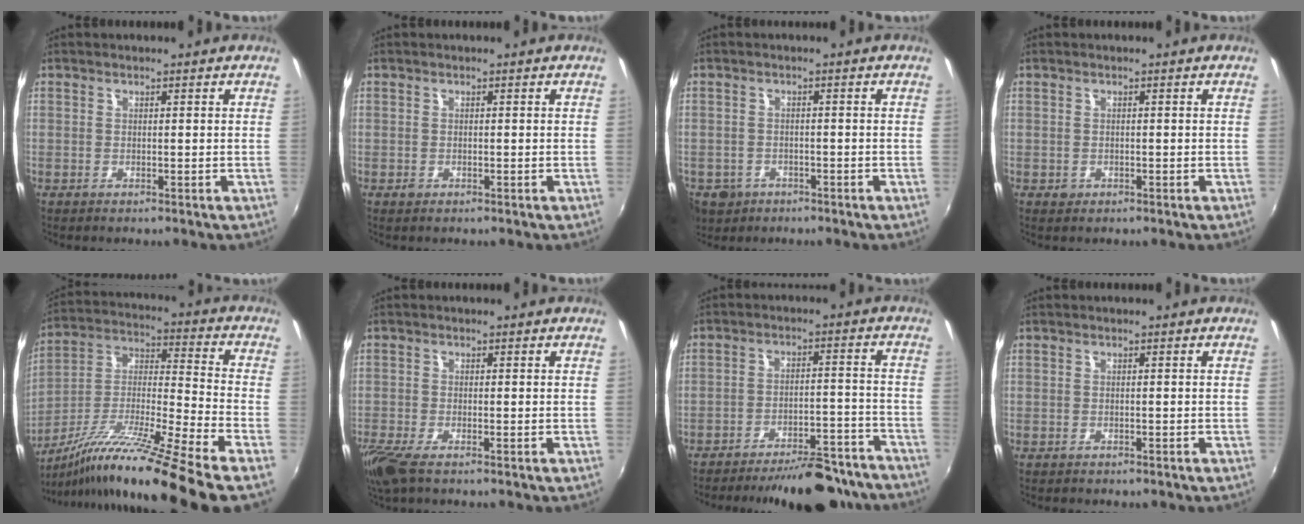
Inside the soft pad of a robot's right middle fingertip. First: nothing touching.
{"total": 0.8, "force": [-0.5, 0.6, 0.2], "torque": [-0.003, -0.003, -0.007]}
{"total": 6.9, "force": [-3.4, 5.5, 2.4], "torque": [-0.069, -0.011, -0.049]}
{"total": 1.1, "force": [-0.5, 1.0, 0.2], "torque": [-0.004, -0.004, -0.005]}
{"total": 19.8, "force": [-14.2, -1.5, 13.7], "torque": [-0.226, -0.031, -0.252]}
{"total": 5.5, "force": [-3.8, 1.4, 3.7], "torque": [-0.089, -0.024, -0.076]}
{"total": 18.3, "force": [-16.3, 4.9, 6.9], "torque": [-0.107, 0.021, -0.197]}
{"total": 1.0, "force": [-0.8, 0.5, 0.2], "torque": [-0.008, -0.003, -0.012]}